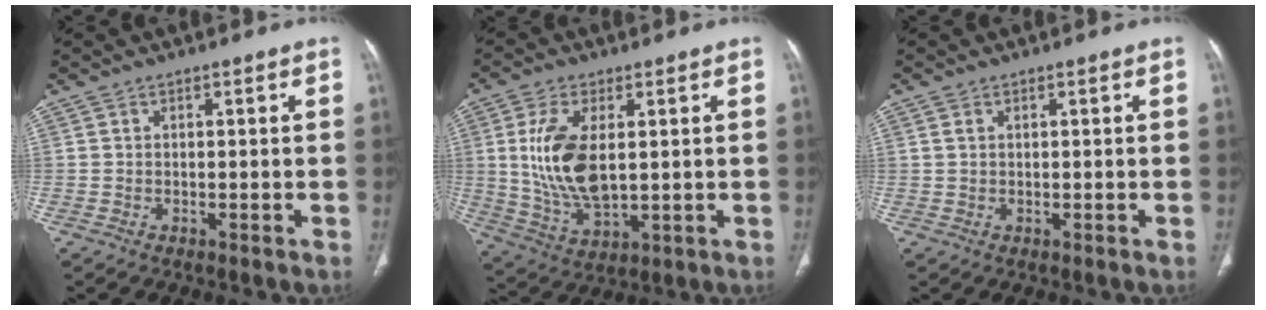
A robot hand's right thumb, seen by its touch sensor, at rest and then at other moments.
{"total": 13.1, "force": [2.0, 6.6, 11.2], "torque": [-0.226, -0.017, 0.048]}
{"total": 0.9, "force": [0.5, 0.5, 0.6], "torque": [-0.019, 0.007, 0.014]}